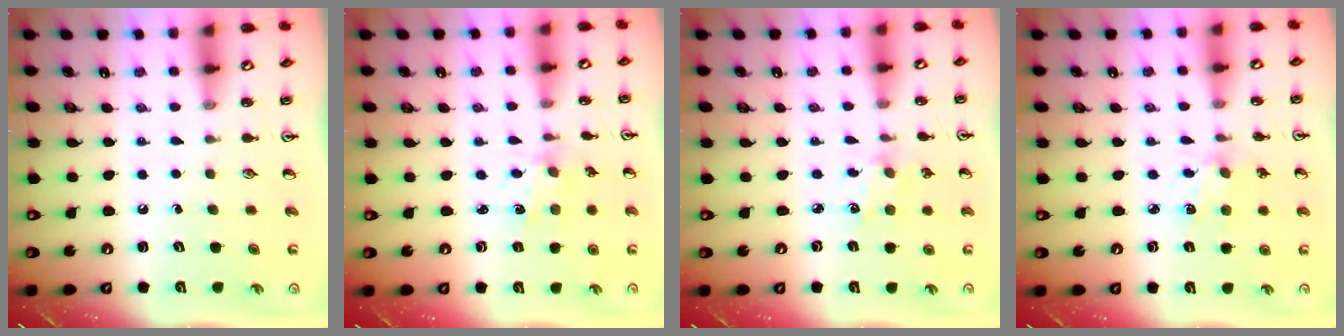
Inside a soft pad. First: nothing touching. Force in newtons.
{"total": 1.9, "press": 1.8, "slide": 0.5}
{"total": 1.8, "press": 1.7, "slide": 0.3}
{"total": 2.5, "press": 2.5, "slide": 0.2}